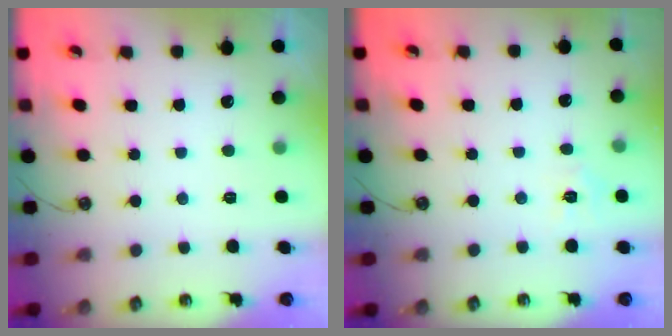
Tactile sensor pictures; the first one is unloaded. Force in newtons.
{"total": 4.3, "press": 4.3, "slide": 0.6}